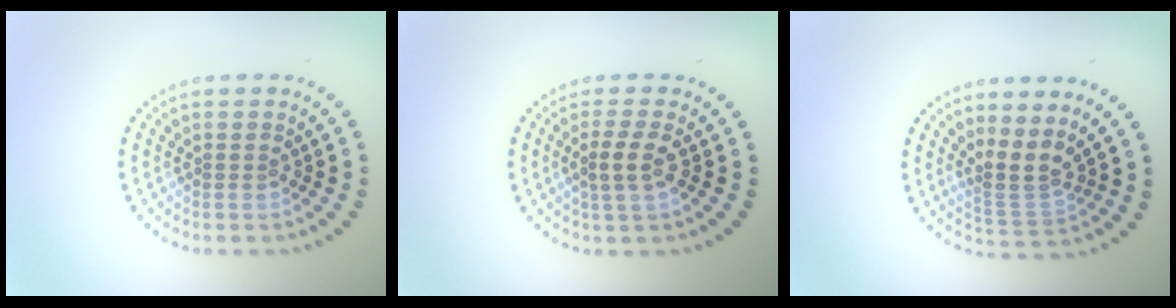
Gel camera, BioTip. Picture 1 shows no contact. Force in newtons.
{"total": 2.2, "press": 2.0, "slide": 0.9}
{"total": 2.9, "press": 1.9, "slide": 2.2}